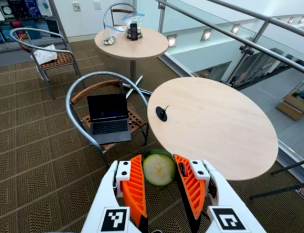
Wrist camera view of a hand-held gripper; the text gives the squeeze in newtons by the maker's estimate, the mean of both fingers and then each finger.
{"total": 8.6, "left": 7.9, "right": 9.2}